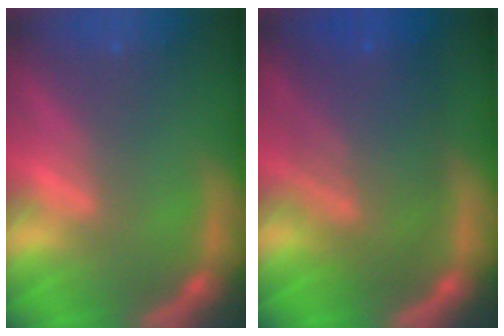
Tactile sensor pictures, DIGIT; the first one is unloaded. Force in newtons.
{"total": 8.5}